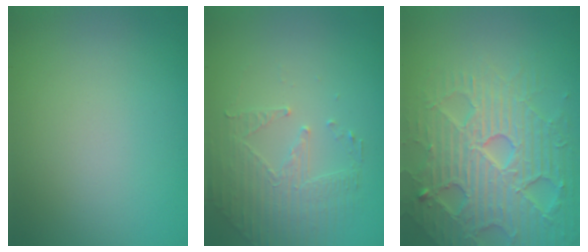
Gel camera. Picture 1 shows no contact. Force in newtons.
{"total": 2.2, "press": 1.8, "slide": 1.2}
{"total": 7.4, "press": 7.2, "slide": 1.4}